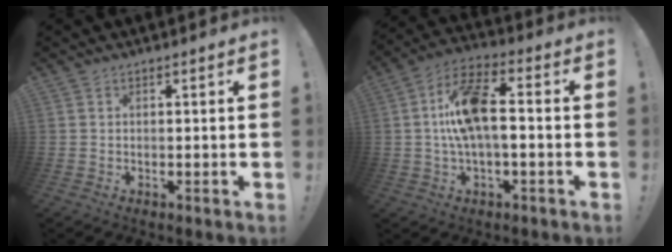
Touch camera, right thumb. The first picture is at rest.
{"total": 14.2, "force": [0.3, 6.1, 12.8], "torque": [-0.229, 0.010, 0.004]}